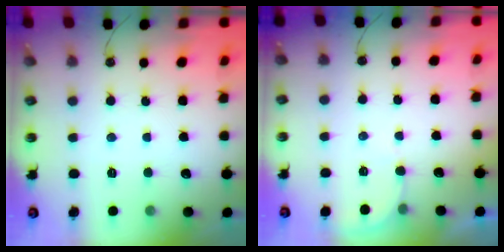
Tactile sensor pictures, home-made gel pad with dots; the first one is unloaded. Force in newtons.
{"total": 2.8, "press": 2.8, "slide": 0.3}